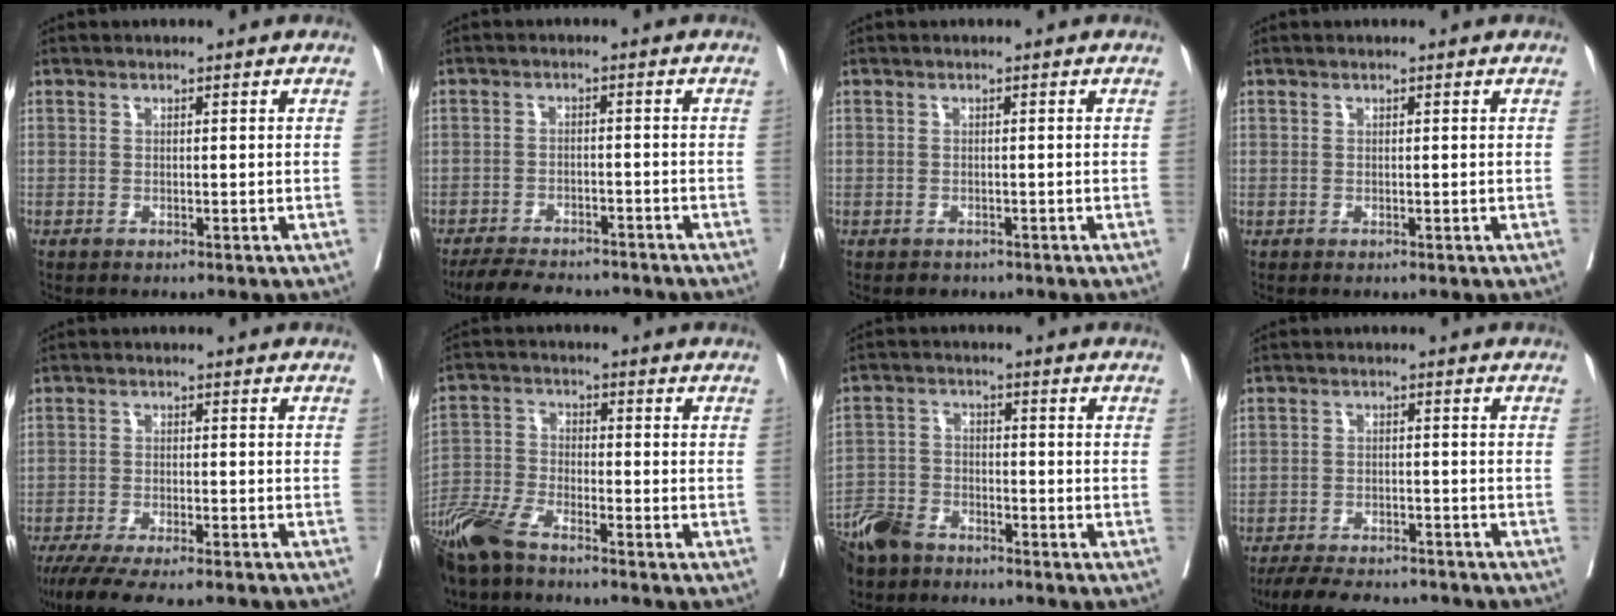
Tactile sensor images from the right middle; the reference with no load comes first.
{"total": 10.5, "force": [-9.5, 2.7, 3.8], "torque": [-0.057, -0.004, -0.137]}
{"total": 1.5, "force": [-1.2, 1.0, 0.2], "torque": [-0.006, 0.000, -0.016]}
{"total": 0.0}
{"total": 14.2, "force": [-12.2, 1.7, 7.0], "torque": [-0.109, -0.029, -0.177]}
{"total": 9.6, "force": [-7.8, 2.2, 5.2], "torque": [-0.115, -0.028, -0.156]}
{"total": 8.8, "force": [-7.3, 3.8, 3.0], "torque": [-0.066, -0.017, -0.141]}
{"total": 11.8, "force": [-10.5, 3.0, 4.3], "torque": [-0.068, -0.001, -0.149]}